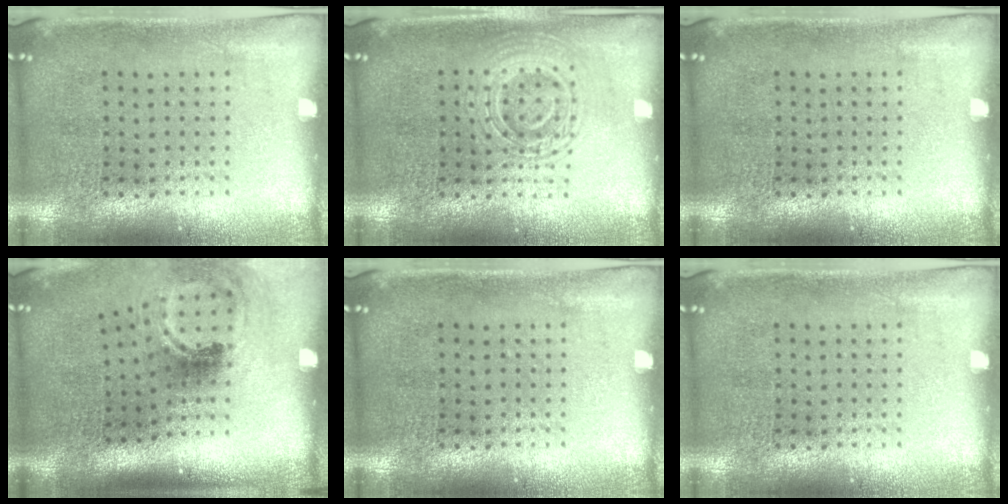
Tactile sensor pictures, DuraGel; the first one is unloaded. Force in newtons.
{"total": 2.9, "press": 2.8, "slide": 0.6}
{"total": 0.0}
{"total": 2.0, "press": 1.3, "slide": 1.5}
{"total": 0.0}
{"total": 0.0}